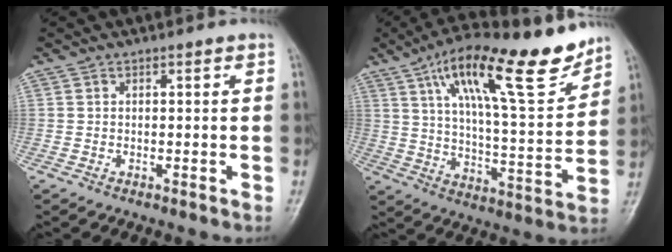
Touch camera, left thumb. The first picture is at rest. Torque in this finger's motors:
{"motor_torque": [0.42, 0.41, 1.40, -1.38, 0.25]}